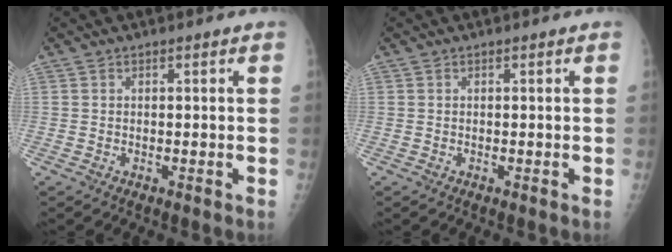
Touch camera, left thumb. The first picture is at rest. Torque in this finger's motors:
{"motor_torque": [-0.06, 0.07, 0.00, 0.00, 0.00]}